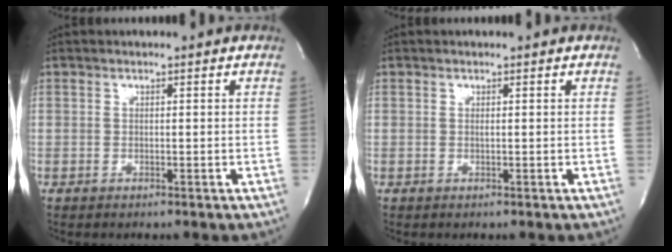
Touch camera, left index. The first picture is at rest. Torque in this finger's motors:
{"motor_torque": [0.09, -0.02, 0.00, 0.00]}